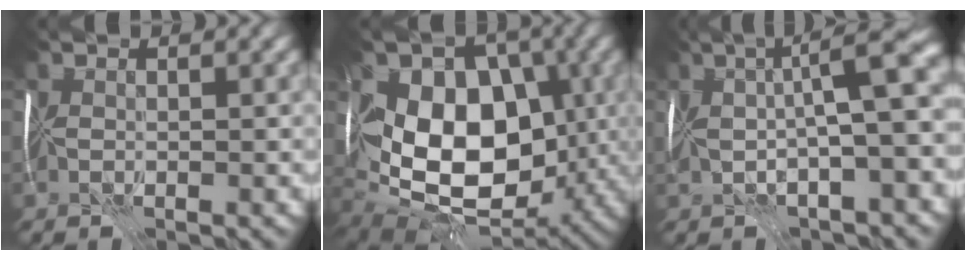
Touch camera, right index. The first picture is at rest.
{"total": 13.2, "force": [0.3, 9.1, 9.6], "torque": [-0.134, -0.009, 0.006]}
{"total": 9.3, "force": [1.3, 2.0, 9.0], "torque": [-0.144, 0.016, 0.016]}